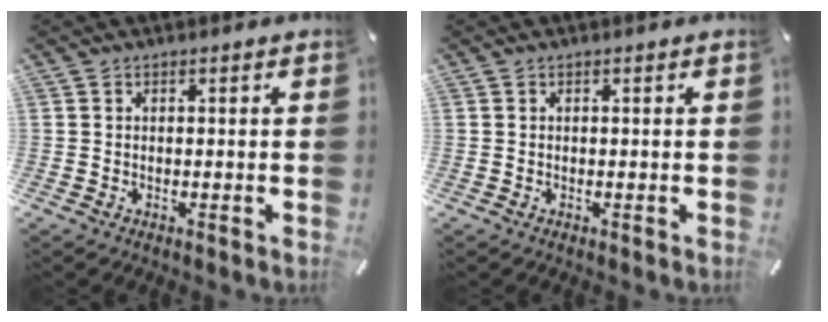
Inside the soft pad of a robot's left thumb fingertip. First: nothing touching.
{"total": 0.0}